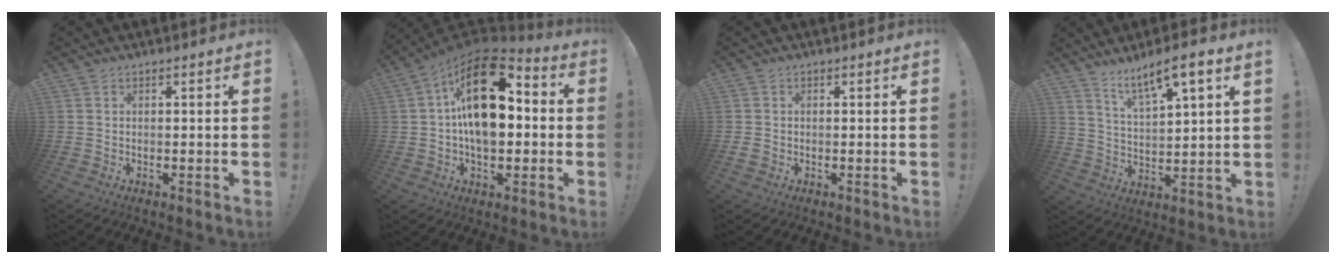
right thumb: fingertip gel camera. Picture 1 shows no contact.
{"total": 22.4, "force": [3.0, 13.3, 17.8], "torque": [-0.281, 0.003, 0.057]}
{"total": 1.4, "force": [-0.3, 1.3, 0.5], "torque": [-0.011, 0.004, -0.004]}
{"total": 9.6, "force": [7.2, 1.3, 6.2], "torque": [-0.099, -0.042, 0.119]}